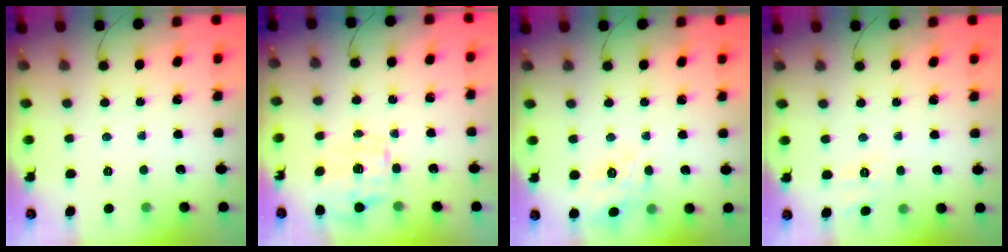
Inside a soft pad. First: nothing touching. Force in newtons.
{"total": 1.2, "press": 1.1, "slide": 0.5}
{"total": 10.1, "press": 10.0, "slide": 1.0}
{"total": 2.2, "press": 0.8, "slide": 2.0}